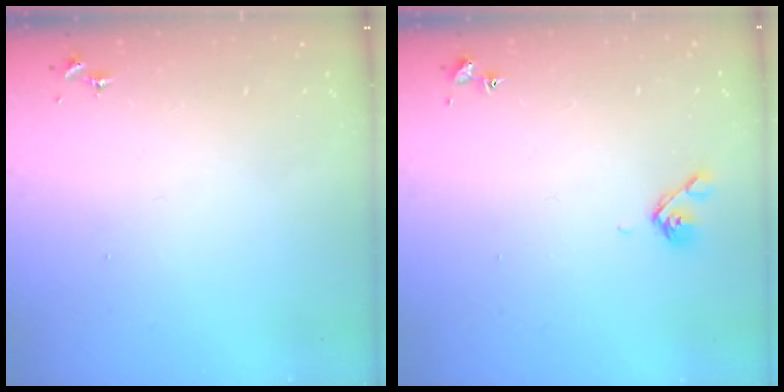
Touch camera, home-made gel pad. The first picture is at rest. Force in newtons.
{"total": 5.3, "press": 5.1, "slide": 1.3}